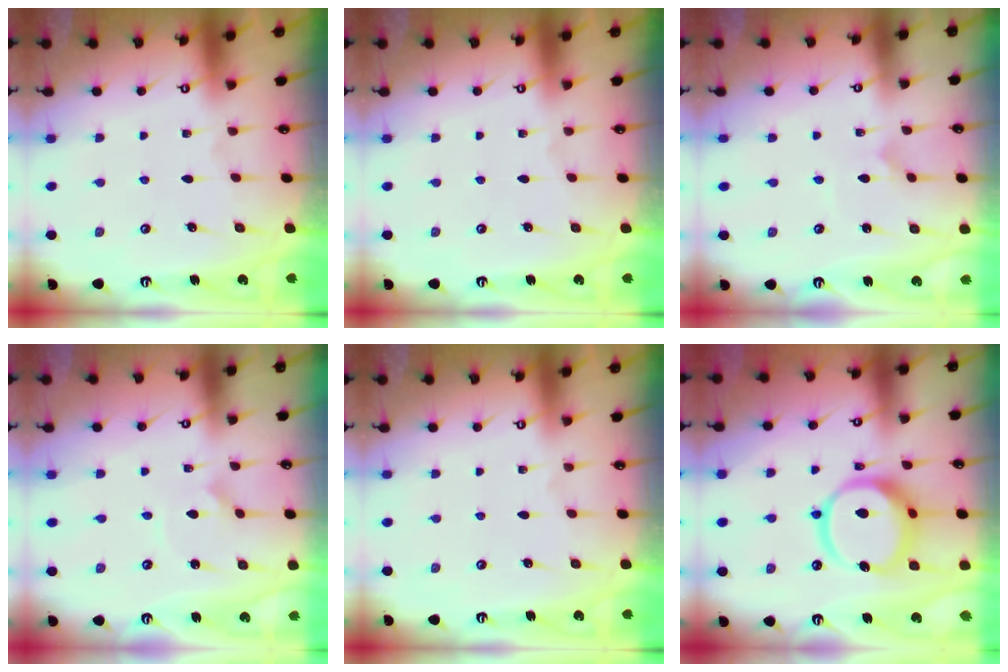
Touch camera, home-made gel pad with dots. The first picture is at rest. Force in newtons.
{"total": 0.0}
{"total": 2.1, "press": 2.1, "slide": 0.1}
{"total": 2.8, "press": 2.8, "slide": 0.2}
{"total": 0.0}
{"total": 14.5, "press": 14.3, "slide": 1.9}